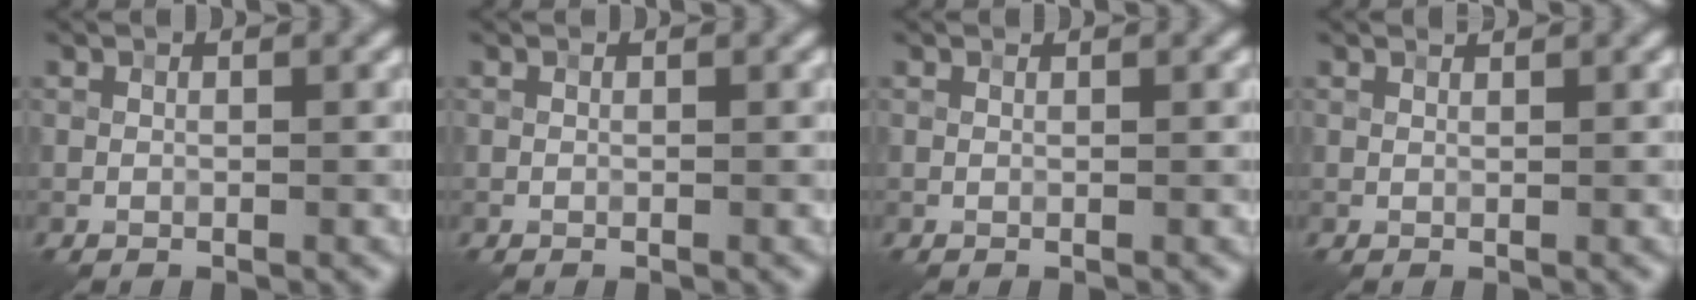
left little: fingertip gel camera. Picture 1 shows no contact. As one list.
[{"total": 0.0}, {"total": 0.0}, {"total": 0.6, "force": [0.6, 0.0, 0.2], "torque": [-0.007, -0.002, 0.006]}]